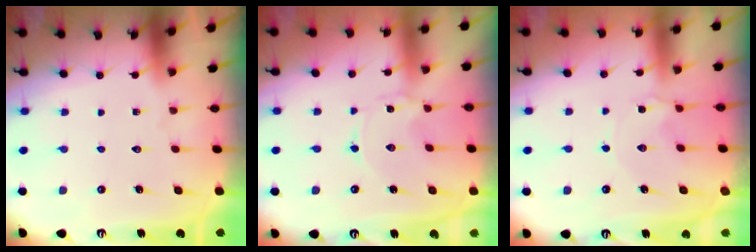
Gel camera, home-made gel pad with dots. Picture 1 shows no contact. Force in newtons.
{"total": 0.0}
{"total": 1.8, "press": 1.8, "slide": 0.3}